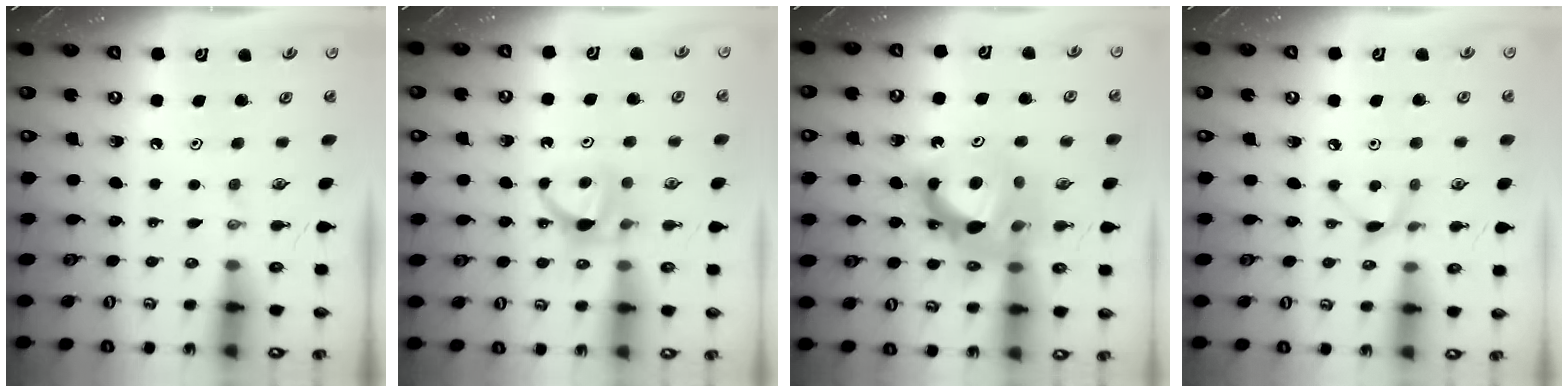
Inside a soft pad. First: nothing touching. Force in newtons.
{"total": 5.3, "press": 5.2, "slide": 0.8}
{"total": 12.0, "press": 11.9, "slide": 1.0}
{"total": 4.6, "press": 4.5, "slide": 0.6}